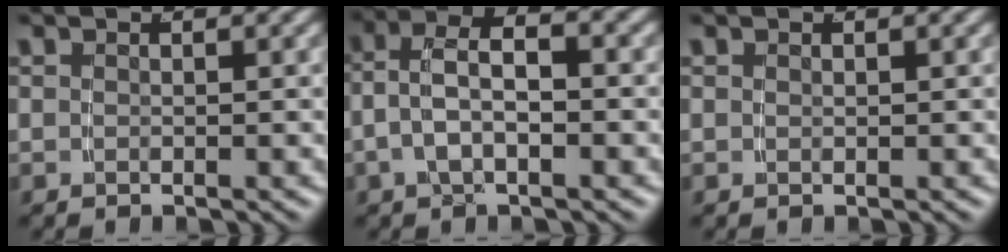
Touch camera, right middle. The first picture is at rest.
{"total": 5.4, "force": [0.2, 3.5, 4.2], "torque": [-0.079, 0.001, -0.004]}
{"total": 0.0}